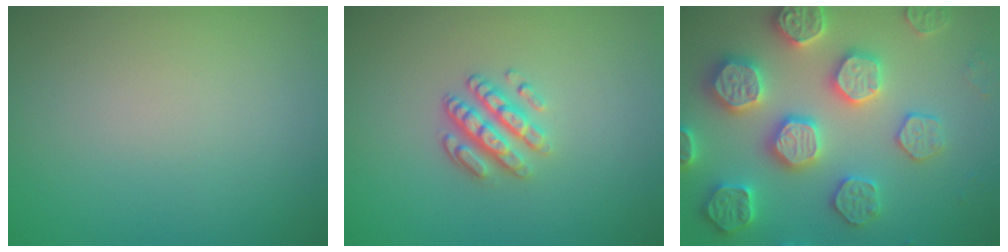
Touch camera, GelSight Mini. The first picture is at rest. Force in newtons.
{"total": 3.1, "press": 2.6, "slide": 1.7}
{"total": 7.6, "press": 7.4, "slide": 1.5}